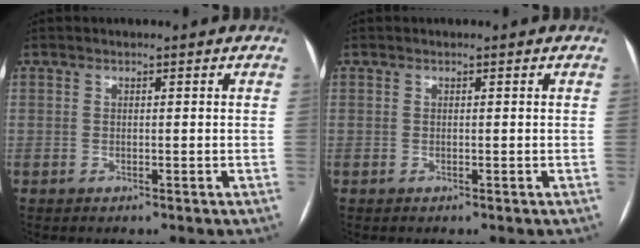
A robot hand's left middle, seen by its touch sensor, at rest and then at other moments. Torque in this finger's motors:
{"motor_torque": [-0.01, 0.02, 0.02, 0.00]}